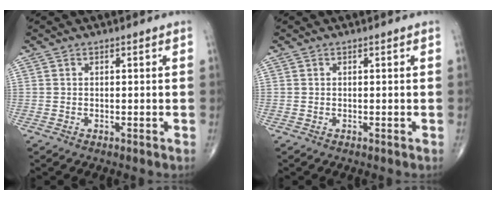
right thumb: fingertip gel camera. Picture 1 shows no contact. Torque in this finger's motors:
{"motor_torque": [0.00, 0.00, 0.00, 0.00, 0.00]}